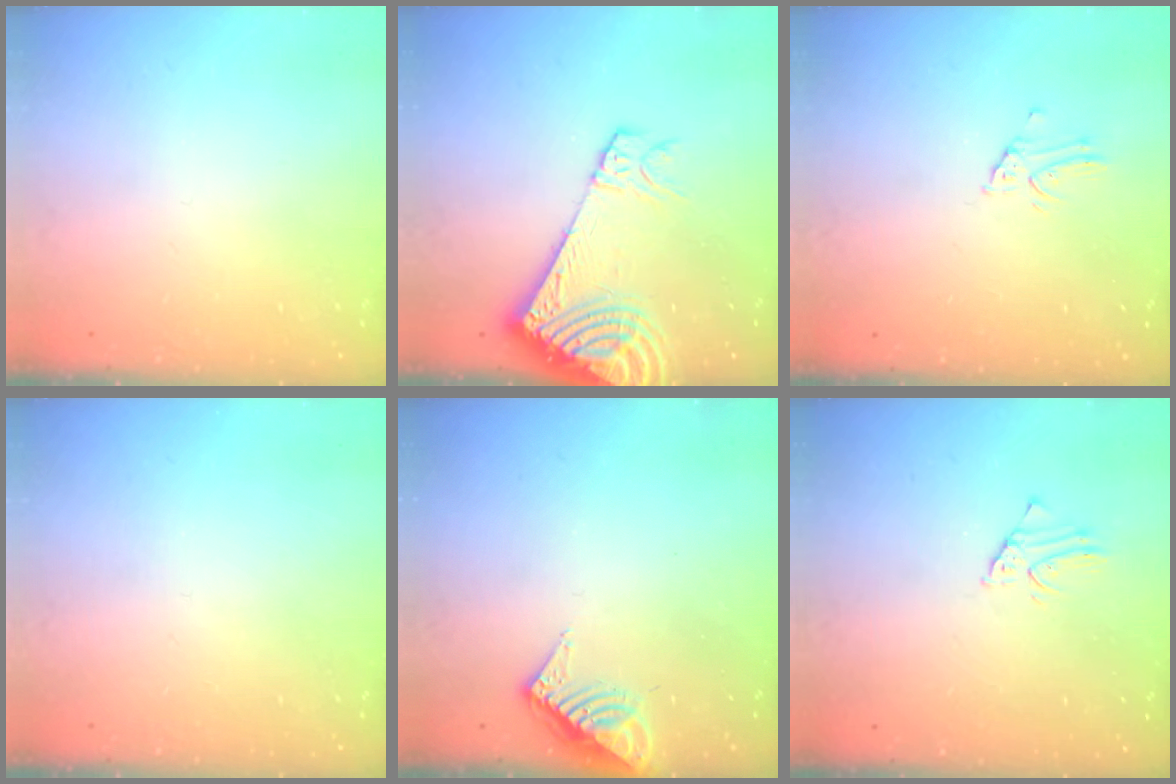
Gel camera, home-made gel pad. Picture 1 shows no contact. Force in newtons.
{"total": 15.1, "press": 15.0, "slide": 1.8}
{"total": 2.8, "press": 2.8, "slide": 0.3}
{"total": 0.0}
{"total": 8.1, "press": 8.0, "slide": 0.9}
{"total": 1.5, "press": 1.5, "slide": 0.1}